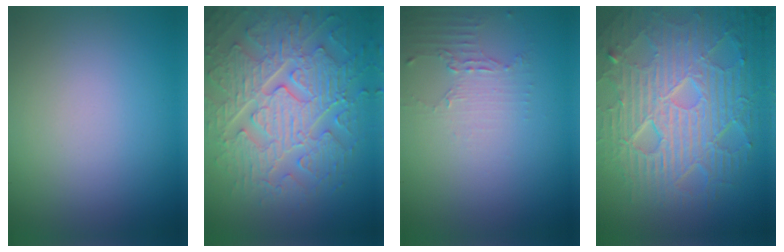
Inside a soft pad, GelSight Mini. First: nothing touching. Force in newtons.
{"total": 8.8, "press": 6.5, "slide": 6.0}
{"total": 2.1, "press": 1.5, "slide": 1.4}
{"total": 10.8, "press": 6.8, "slide": 8.4}